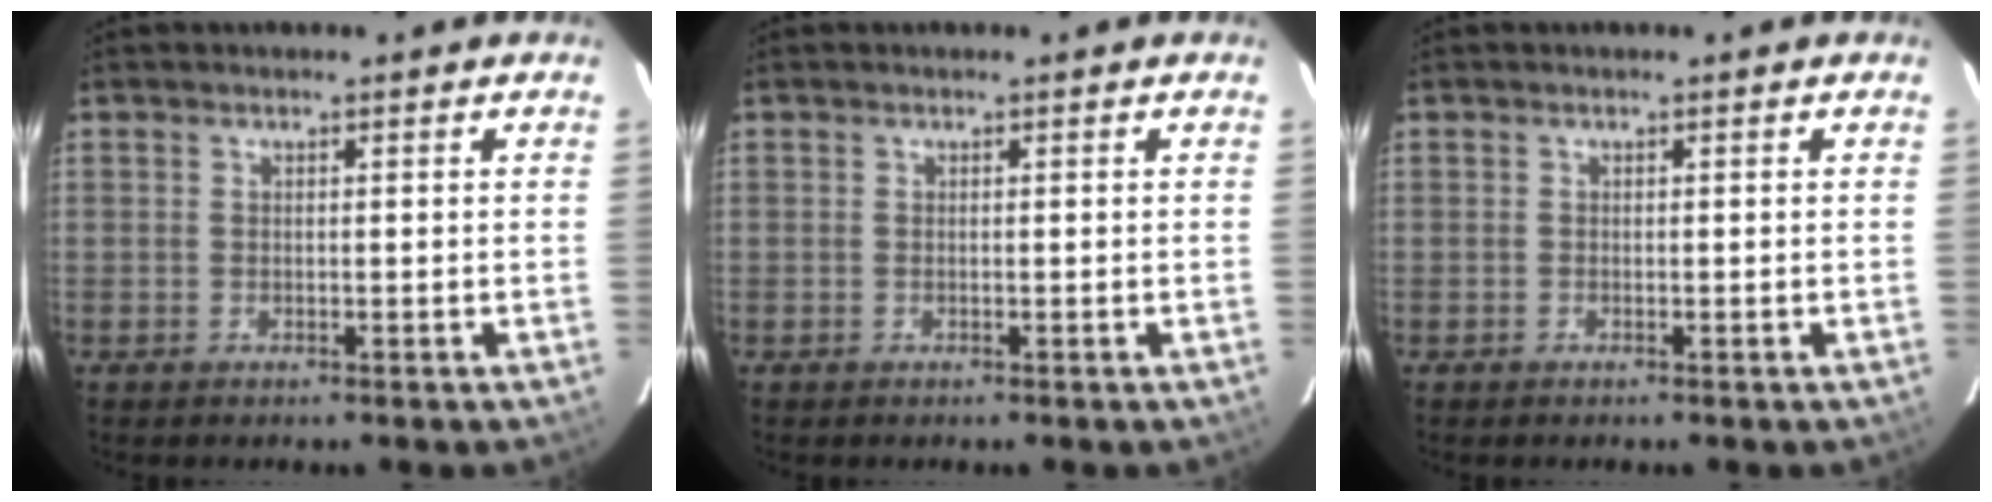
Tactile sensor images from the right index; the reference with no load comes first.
{"total": 0.0}
{"total": 0.0}